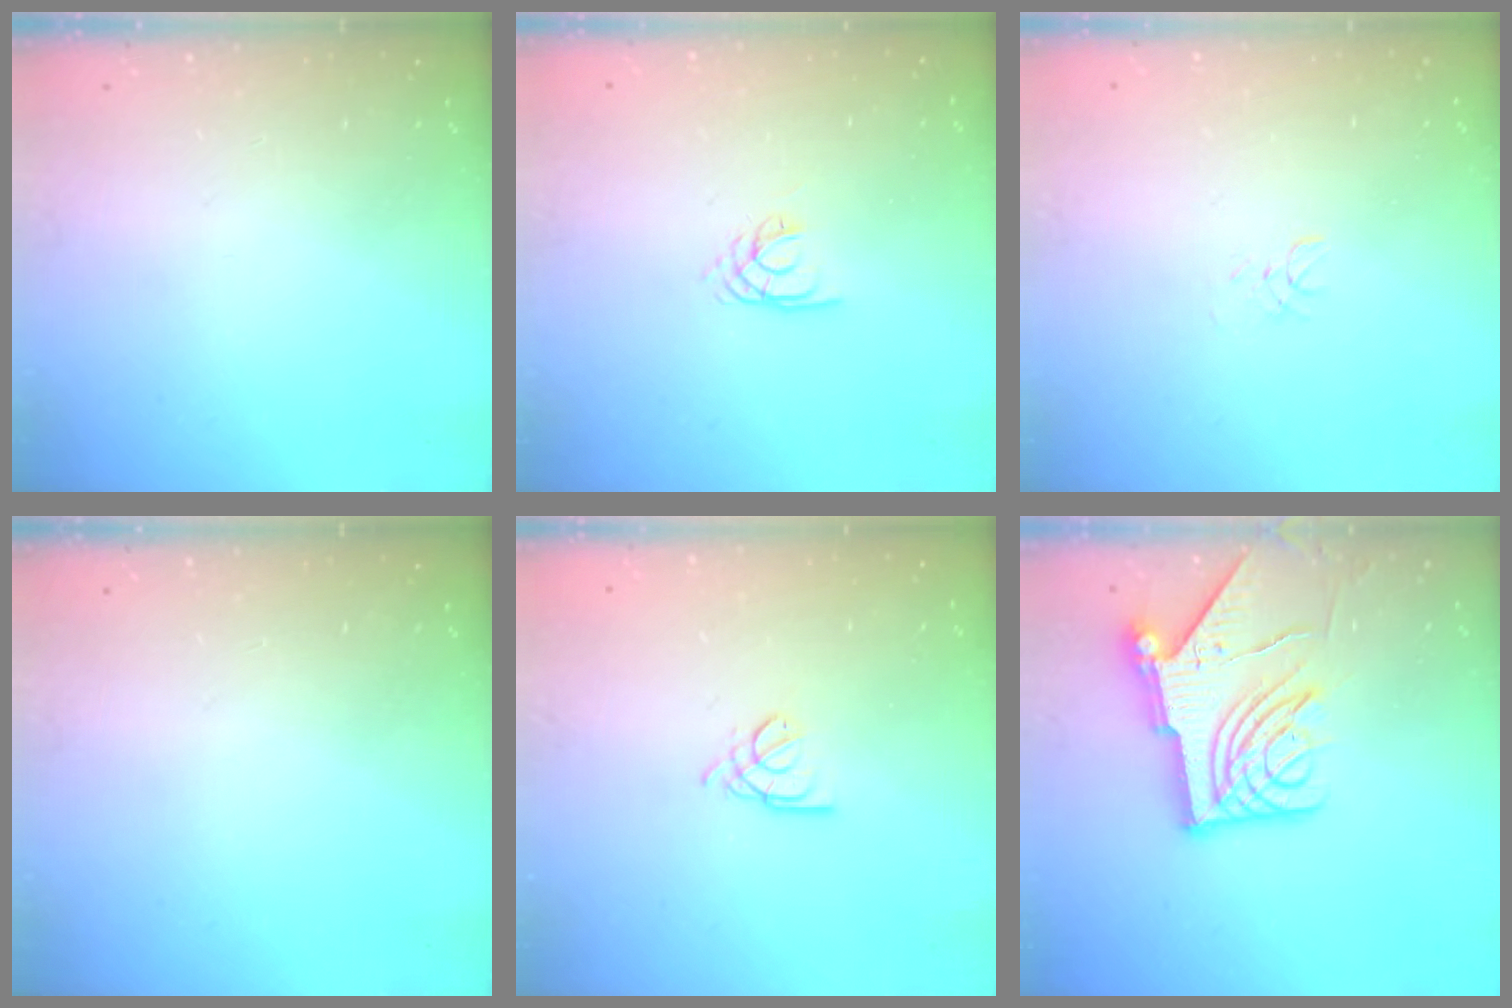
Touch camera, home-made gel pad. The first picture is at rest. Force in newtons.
{"total": 2.2, "press": 2.2, "slide": 0.3}
{"total": 1.7, "press": 1.7, "slide": 0.2}
{"total": 0.0}
{"total": 3.0, "press": 2.9, "slide": 0.5}
{"total": 13.9, "press": 13.8, "slide": 1.6}